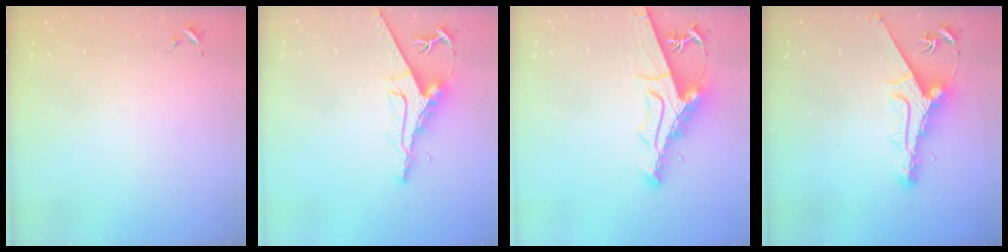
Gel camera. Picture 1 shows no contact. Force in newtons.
{"total": 9.8, "press": 9.7, "slide": 1.1}
{"total": 11.8, "press": 11.7, "slide": 1.3}
{"total": 12.4, "press": 12.4, "slide": 0.9}